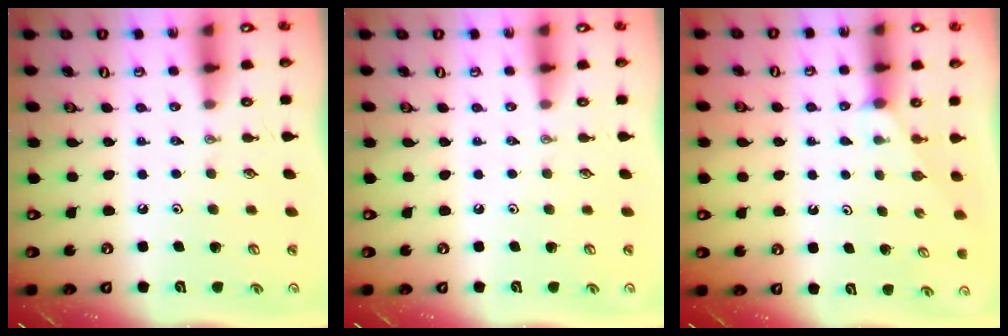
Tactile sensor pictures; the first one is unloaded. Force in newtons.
{"total": 0.0}
{"total": 1.8, "press": 1.8, "slide": 0.2}